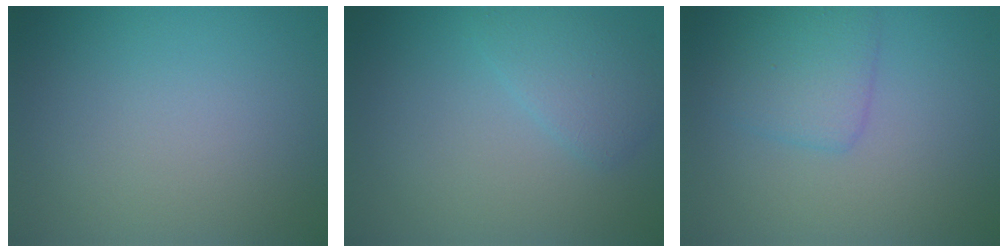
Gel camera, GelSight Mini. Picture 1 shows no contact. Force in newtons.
{"total": 2.0, "press": 2.0, "slide": 0.1}
{"total": 2.9, "press": 2.9, "slide": 0.1}